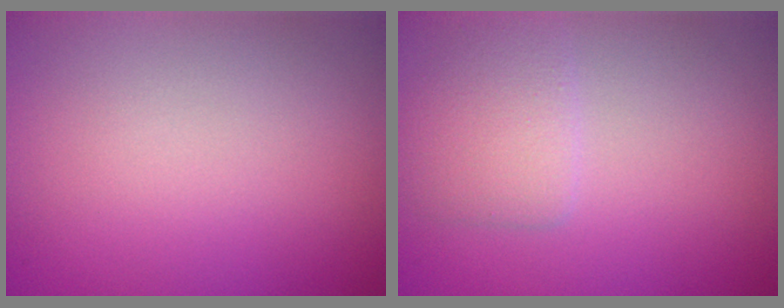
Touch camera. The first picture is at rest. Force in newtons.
{"total": 2.4, "press": 2.4, "slide": 0.2}